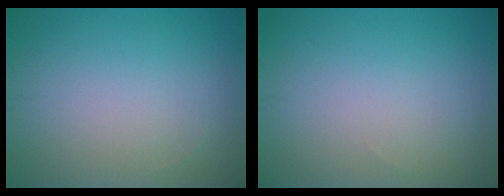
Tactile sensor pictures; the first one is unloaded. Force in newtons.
{"total": 0.0}